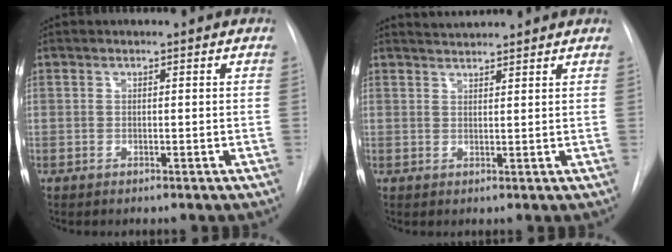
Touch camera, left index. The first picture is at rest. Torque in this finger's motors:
{"motor_torque": [-0.26, -0.18, -0.86, -0.05]}